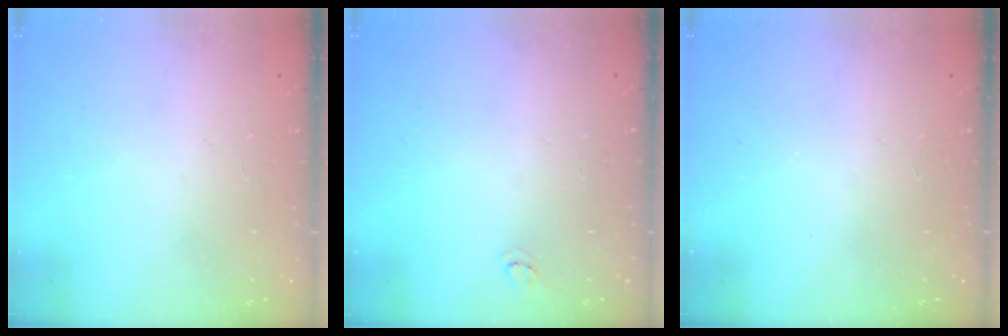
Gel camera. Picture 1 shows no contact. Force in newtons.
{"total": 2.9, "press": 2.9, "slide": 0.3}
{"total": 0.0}